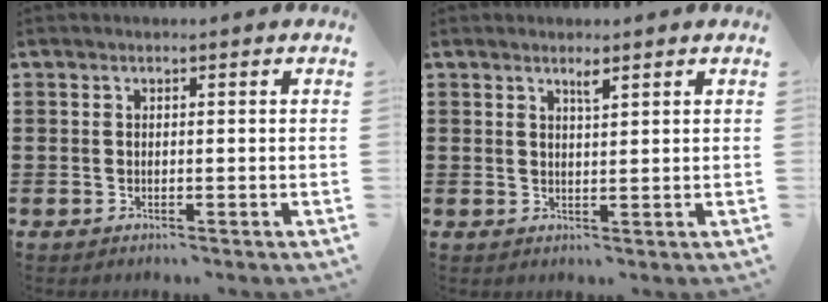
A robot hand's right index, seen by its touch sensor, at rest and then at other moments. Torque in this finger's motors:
{"motor_torque": [-0.02, 0.03, 0.01, 0.01]}